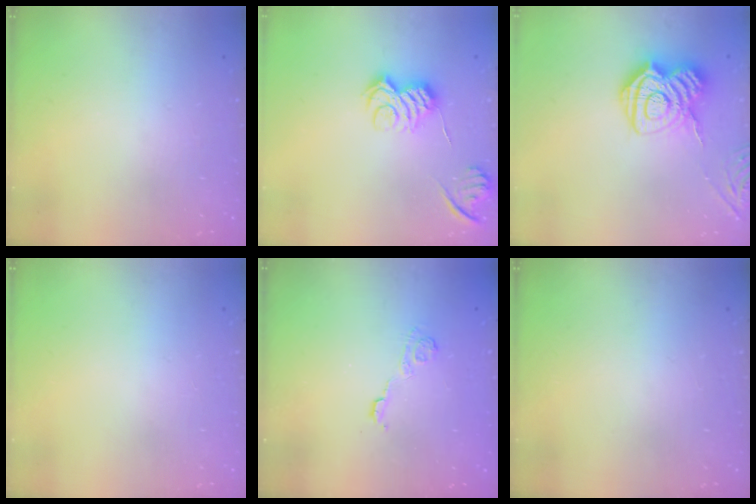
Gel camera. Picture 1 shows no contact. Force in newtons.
{"total": 9.7, "press": 9.7, "slide": 0.4}
{"total": 13.3, "press": 13.3, "slide": 0.8}
{"total": 0.0}
{"total": 3.6, "press": 3.4, "slide": 1.2}
{"total": 0.0}